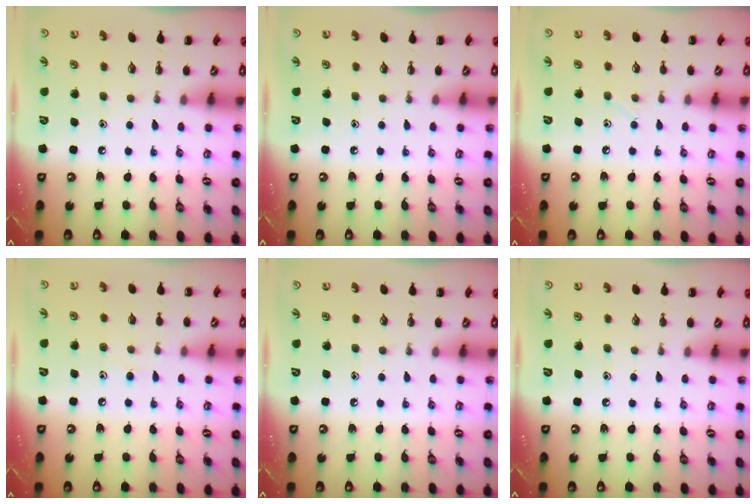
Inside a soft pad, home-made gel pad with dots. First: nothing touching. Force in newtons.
{"total": 0.0}
{"total": 4.0, "press": 3.8, "slide": 1.2}
{"total": 5.0, "press": 4.6, "slide": 2.0}
{"total": 0.0}
{"total": 0.0}